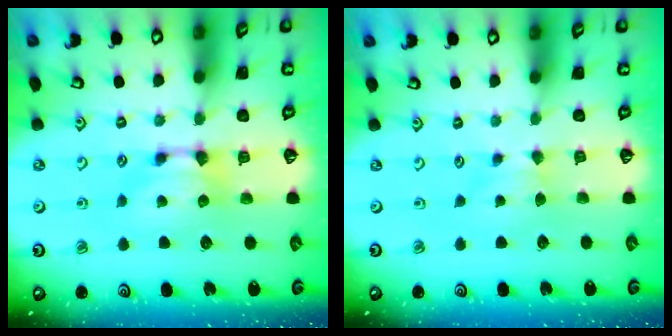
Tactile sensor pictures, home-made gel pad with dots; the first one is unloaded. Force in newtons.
{"total": 2.3, "press": 2.2, "slide": 0.6}